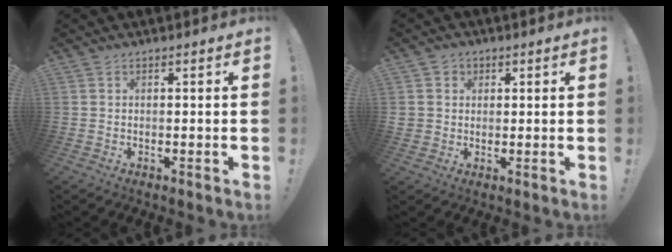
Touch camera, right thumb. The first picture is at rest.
{"total": 4.0, "force": [1.1, 3.8, 0.6], "torque": [-0.012, 0.000, 0.021]}